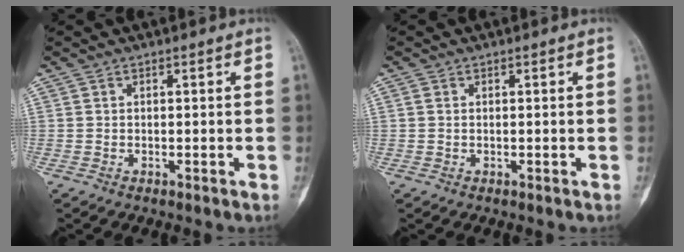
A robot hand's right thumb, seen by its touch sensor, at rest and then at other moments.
{"total": 0.6, "force": [0.1, 0.4, 0.4], "torque": [-0.009, -0.001, 0.001]}